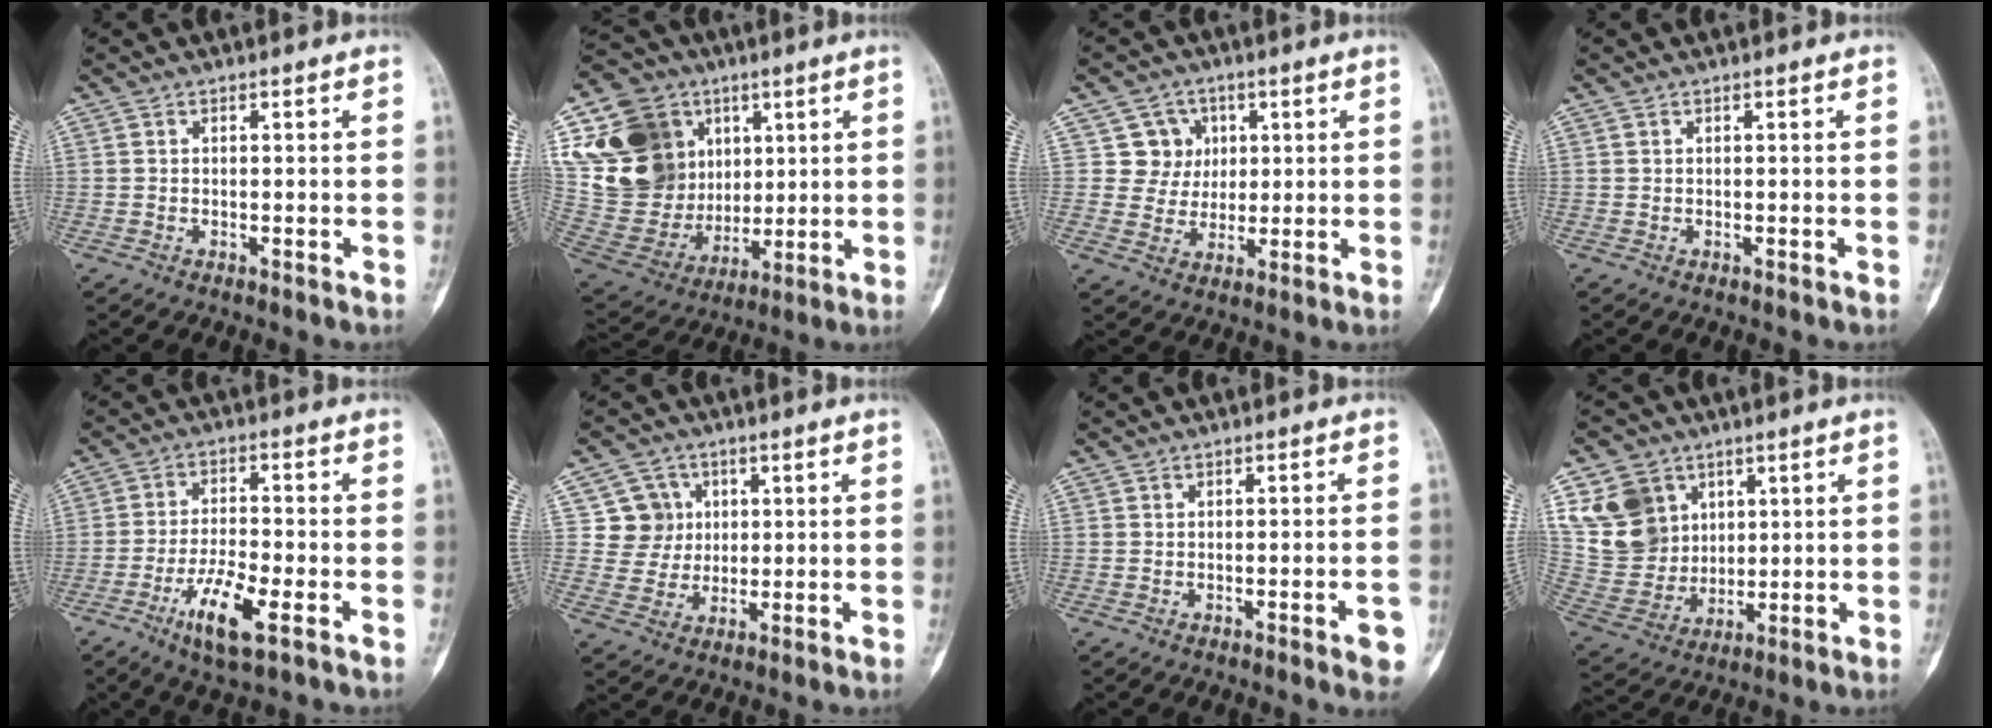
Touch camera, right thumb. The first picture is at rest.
{"total": 23.3, "force": [7.6, 18.9, 11.4], "torque": [-0.201, 0.006, 0.163]}
{"total": 6.7, "force": [2.1, 6.4, 0.7], "torque": [0.032, -0.001, 0.032]}
{"total": 0.0}
{"total": 9.3, "force": [-4.3, 2.4, 7.9], "torque": [-0.156, 0.009, -0.073]}
{"total": 7.3, "force": [2.0, 6.9, 0.9], "torque": [0.024, -0.001, 0.034]}
{"total": 3.6, "force": [-1.7, 0.5, 3.2], "torque": [-0.038, 0.005, -0.022]}
{"total": 13.7, "force": [5.7, 11.3, 5.2], "torque": [-0.079, -0.014, 0.127]}